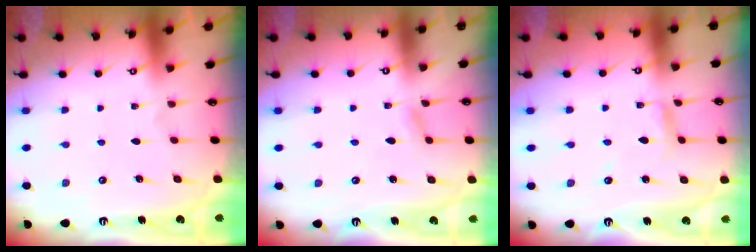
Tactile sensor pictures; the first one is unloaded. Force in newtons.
{"total": 3.8, "press": 3.8, "slide": 0.3}
{"total": 2.2, "press": 2.2, "slide": 0.2}